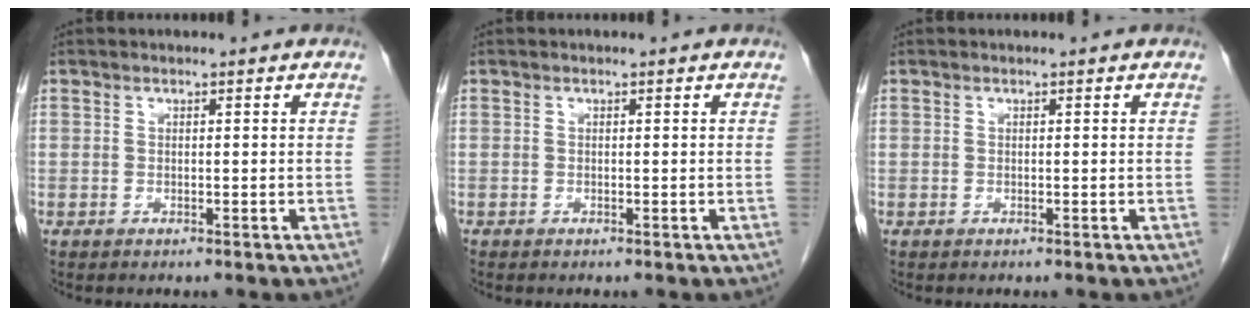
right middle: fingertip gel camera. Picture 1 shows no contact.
{"total": 0.0}
{"total": 0.0}